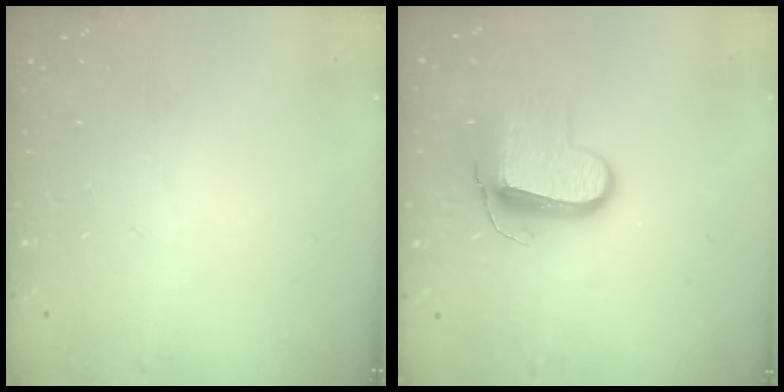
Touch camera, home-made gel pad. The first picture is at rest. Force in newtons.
{"total": 10.5, "press": 10.5, "slide": 0.8}